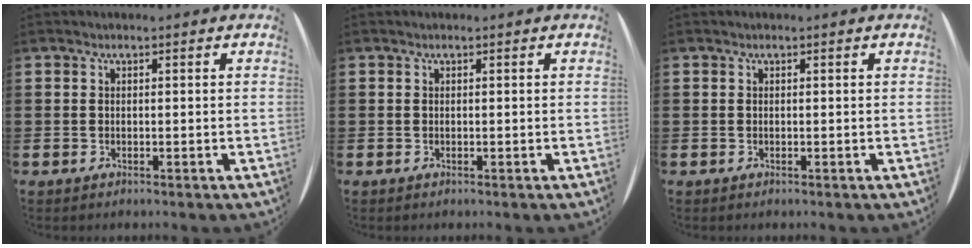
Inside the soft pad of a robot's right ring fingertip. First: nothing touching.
{"total": 0.0}
{"total": 0.0}